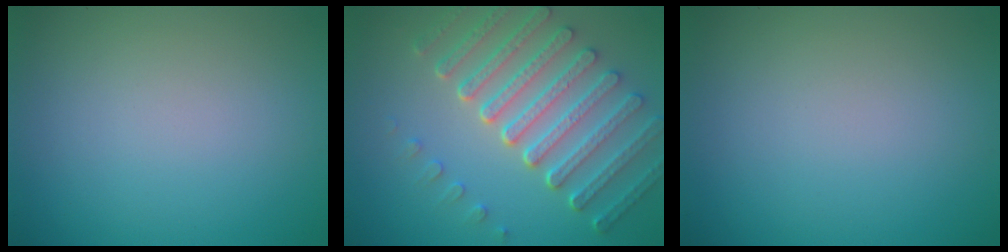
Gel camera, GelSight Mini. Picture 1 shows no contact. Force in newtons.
{"total": 7.0, "press": 5.2, "slide": 4.7}
{"total": 0.0}